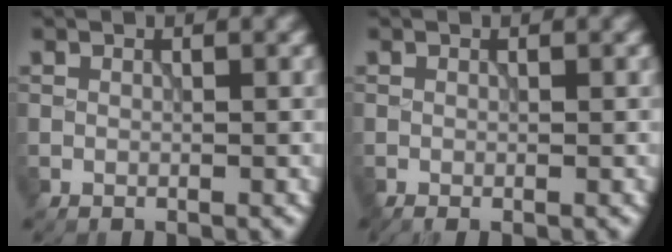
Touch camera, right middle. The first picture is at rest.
{"total": 0.6, "force": [-0.3, 0.1, 0.5], "torque": [-0.009, -0.005, -0.007]}